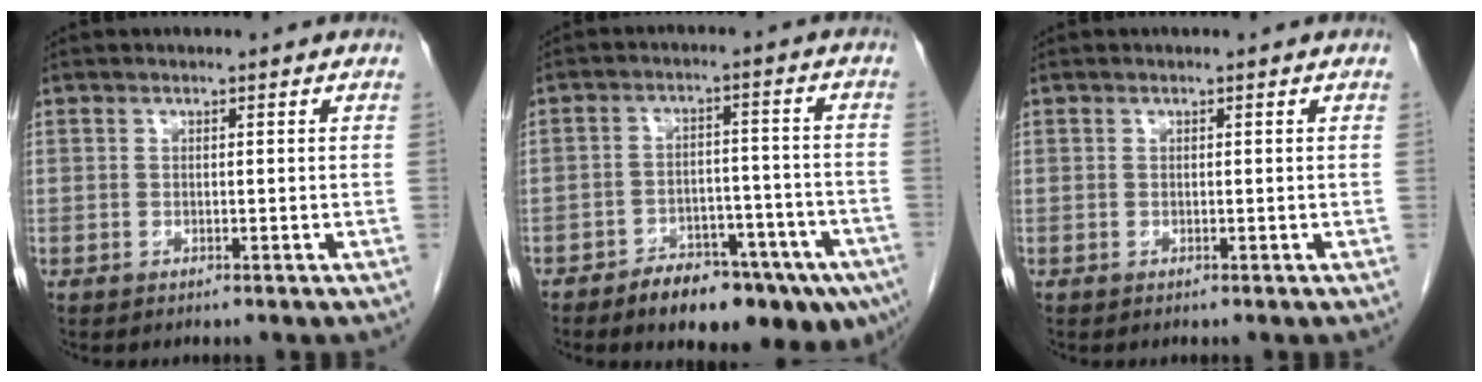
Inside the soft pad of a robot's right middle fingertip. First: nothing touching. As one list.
[{"total": 14.8, "force": [-10.1, 5.4, 9.5], "torque": [-0.081, 0.024, -0.141]}, {"total": 0.0}]